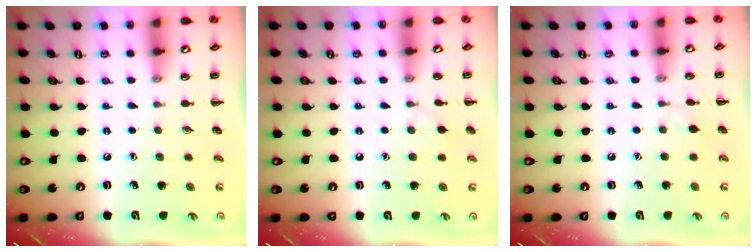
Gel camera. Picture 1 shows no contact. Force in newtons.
{"total": 4.7, "press": 4.4, "slide": 1.6}
{"total": 3.9, "press": 3.6, "slide": 1.4}